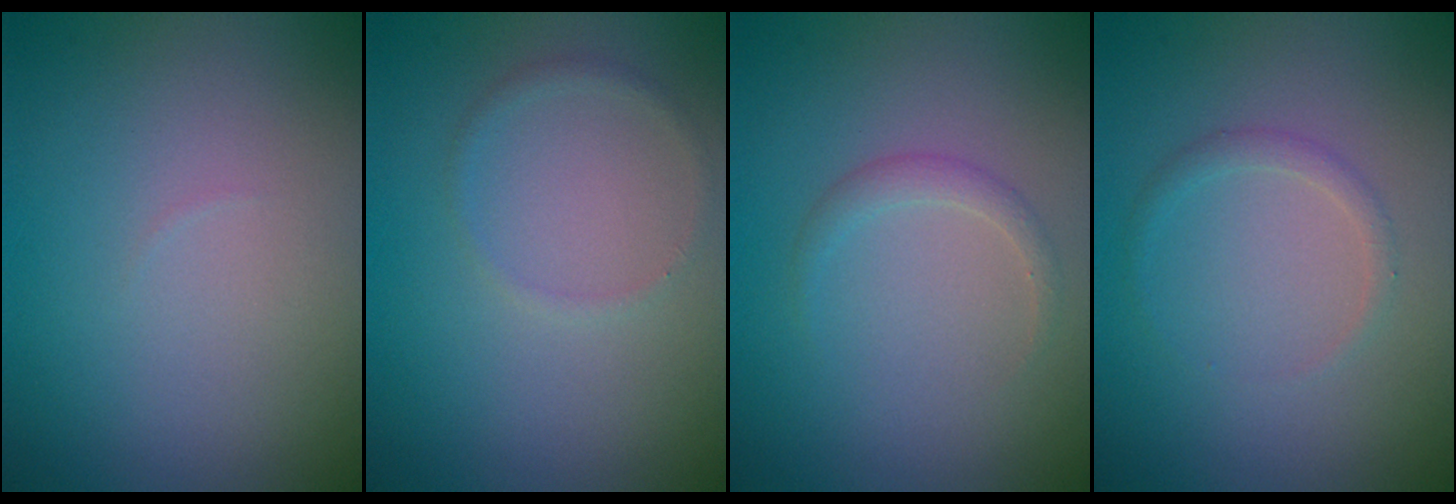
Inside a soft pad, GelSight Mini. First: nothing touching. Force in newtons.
{"total": 0.8, "press": 0.8, "slide": 0.2}
{"total": 1.1, "press": 1.1, "slide": 0.0}
{"total": 1.0, "press": 1.0, "slide": 0.0}